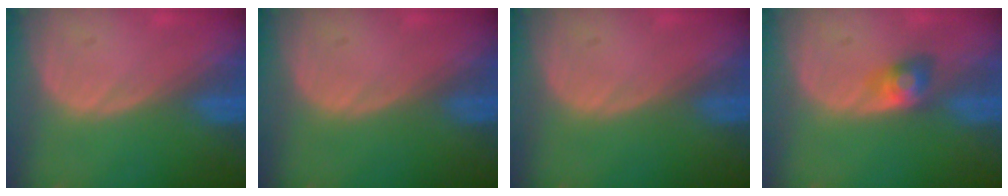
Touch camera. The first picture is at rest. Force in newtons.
{"total": 0.0}
{"total": 0.0}
{"total": 2.9, "press": 2.8, "slide": 0.1}